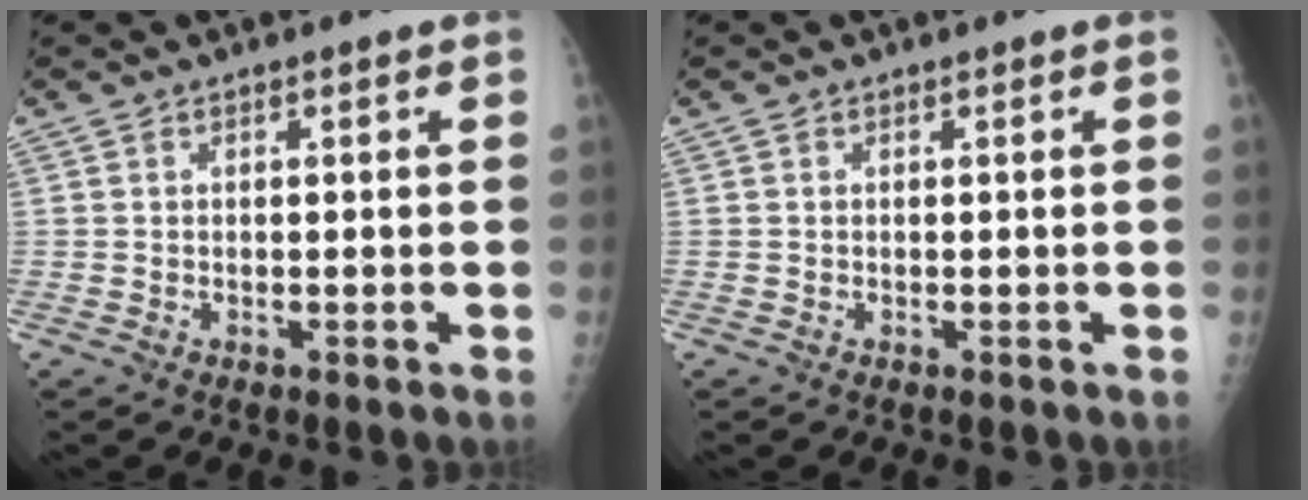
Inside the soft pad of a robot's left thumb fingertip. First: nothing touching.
{"total": 0.0}